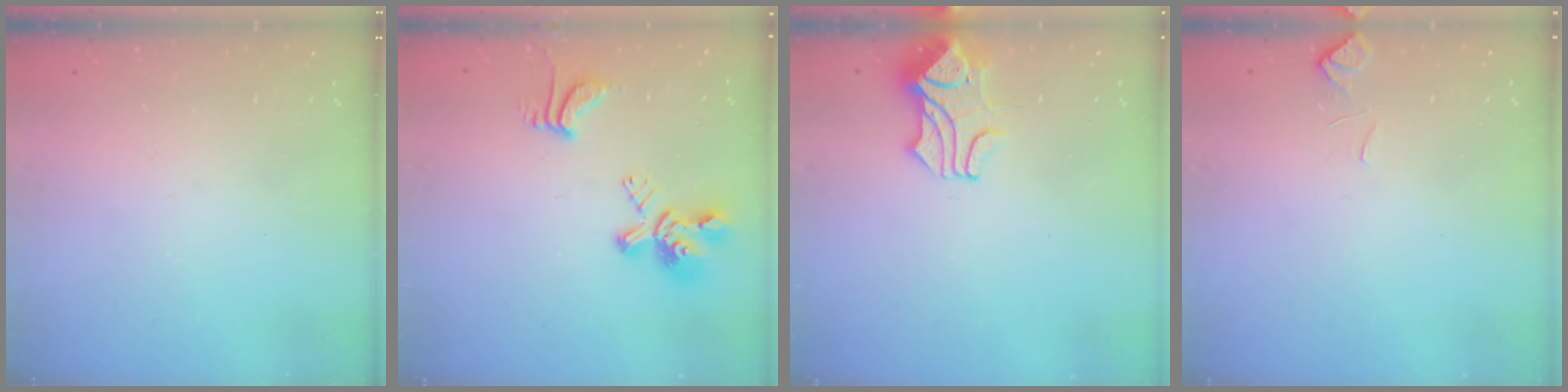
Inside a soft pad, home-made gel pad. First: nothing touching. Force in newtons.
{"total": 5.8, "press": 5.4, "slide": 2.1}
{"total": 1.6, "press": 1.2, "slide": 1.0}
{"total": 3.5, "press": 3.4, "slide": 0.8}